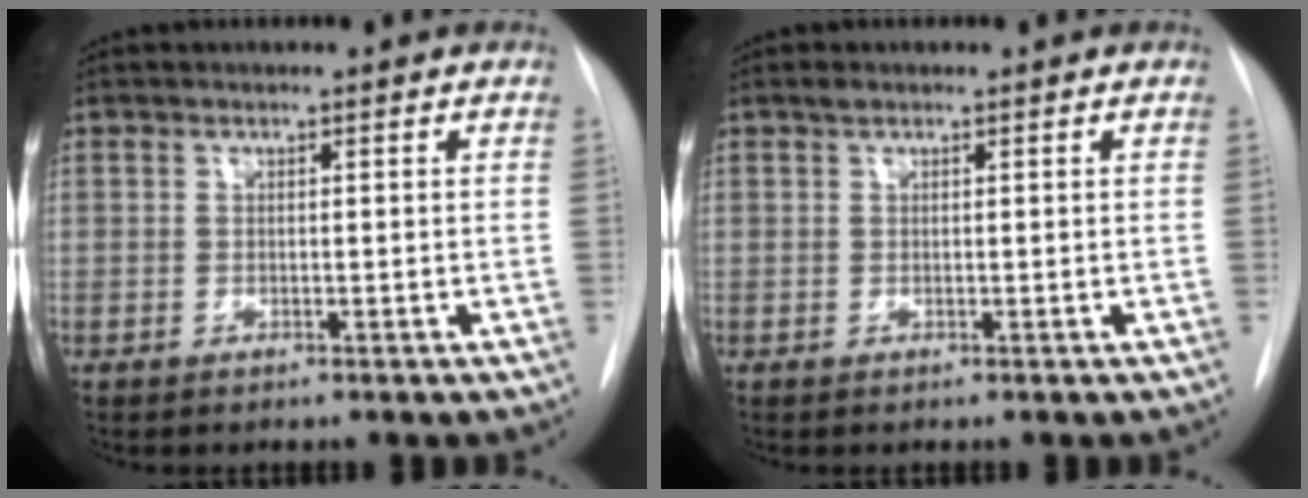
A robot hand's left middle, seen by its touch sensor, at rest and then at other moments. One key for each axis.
{"total": 0.6, "fx": 0.5, "fy": 0.2, "fz": 0.3, "tx": -0.010, "ty": 0.005, "tz": 0.010}